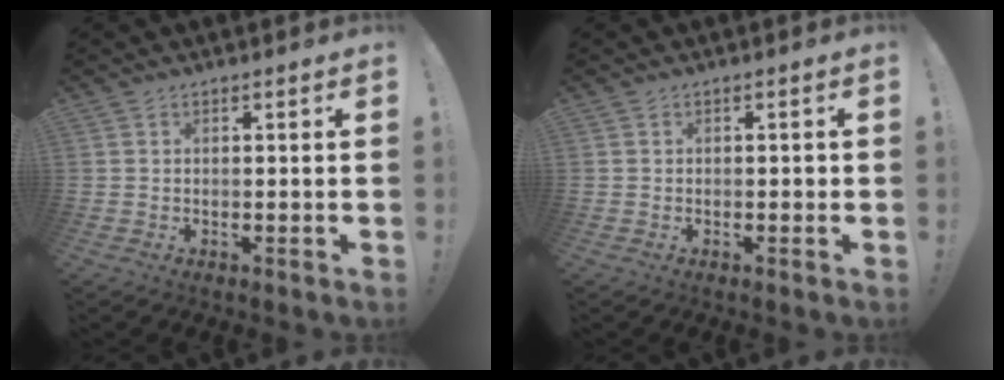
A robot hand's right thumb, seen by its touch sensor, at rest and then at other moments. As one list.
[{"total": 0.7, "force": [-0.4, 0.5, 0.3], "torque": [-0.004, 0.002, -0.007]}]